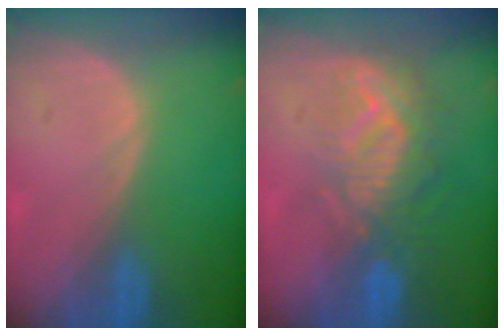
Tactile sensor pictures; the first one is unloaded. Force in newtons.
{"total": 9.4, "press": 8.6, "slide": 3.9}